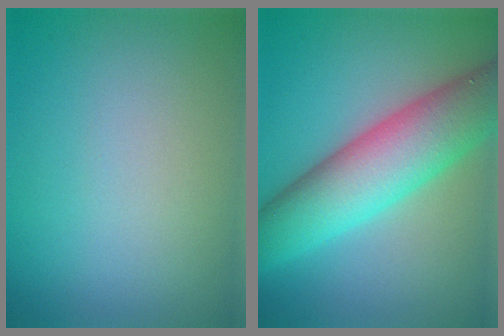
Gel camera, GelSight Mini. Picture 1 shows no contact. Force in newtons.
{"total": 9.4, "press": 9.4, "slide": 0.1}